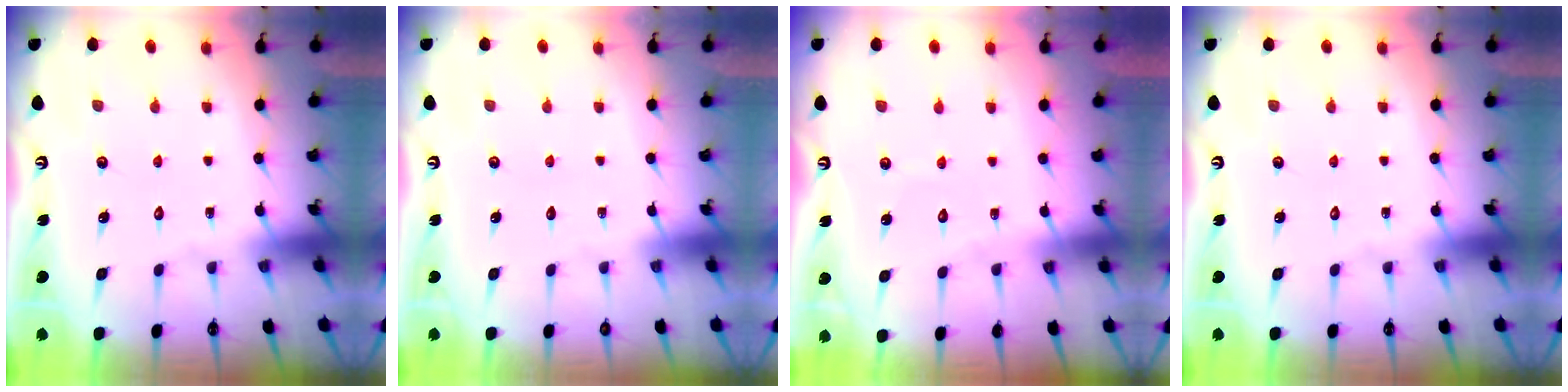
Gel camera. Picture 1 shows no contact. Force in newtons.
{"total": 0.0}
{"total": 3.1, "press": 3.1, "slide": 0.4}
{"total": 0.0}